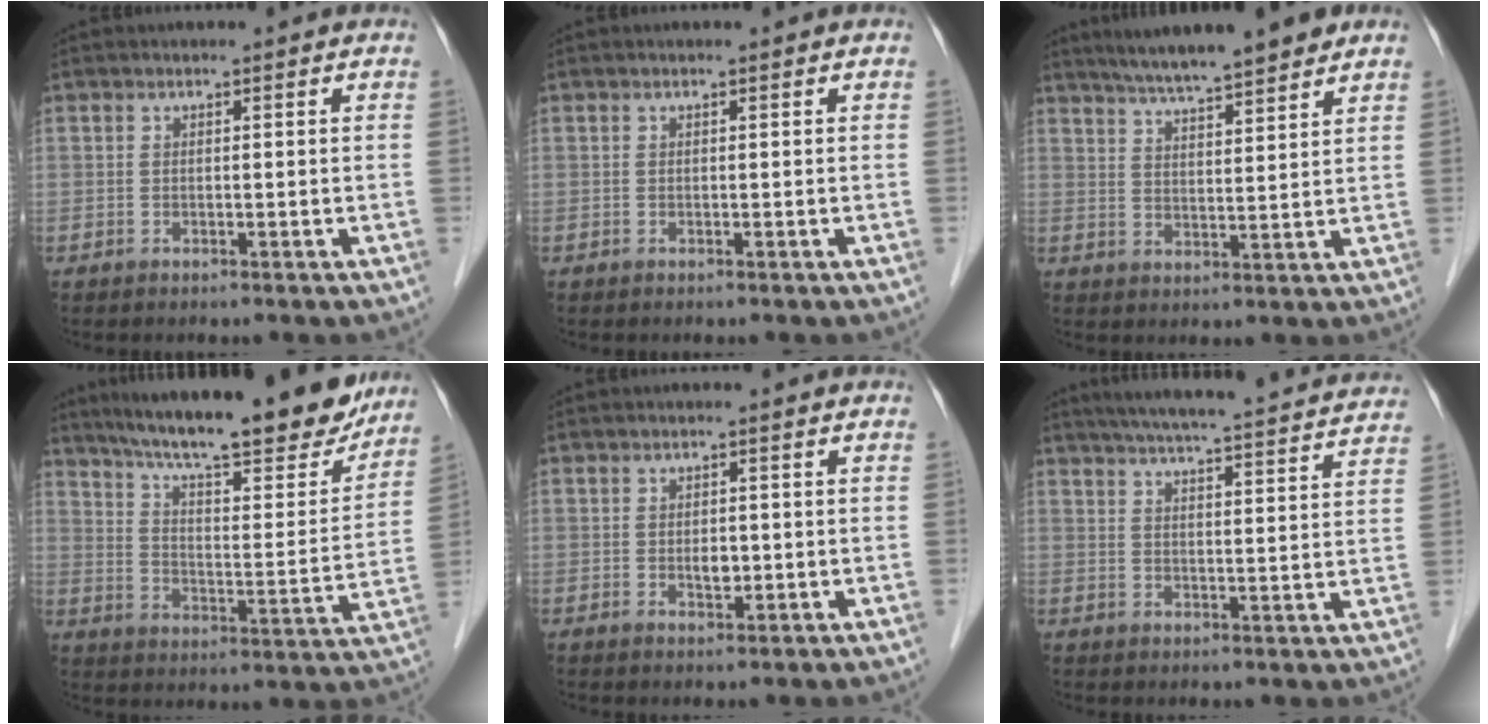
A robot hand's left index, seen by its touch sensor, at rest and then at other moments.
{"total": 0.0}
{"total": 11.5, "force": [9.7, 0.7, 6.2], "torque": [-0.098, 0.016, 0.143]}
{"total": 24.3, "force": [20.5, 4.0, 12.4], "torque": [-0.195, -0.022, 0.286]}
{"total": 1.9, "force": [-0.4, 1.1, 1.5], "torque": [-0.026, -0.004, -0.003]}
{"total": 23.9, "force": [22.0, 1.2, 9.4], "torque": [-0.148, -0.007, 0.276]}